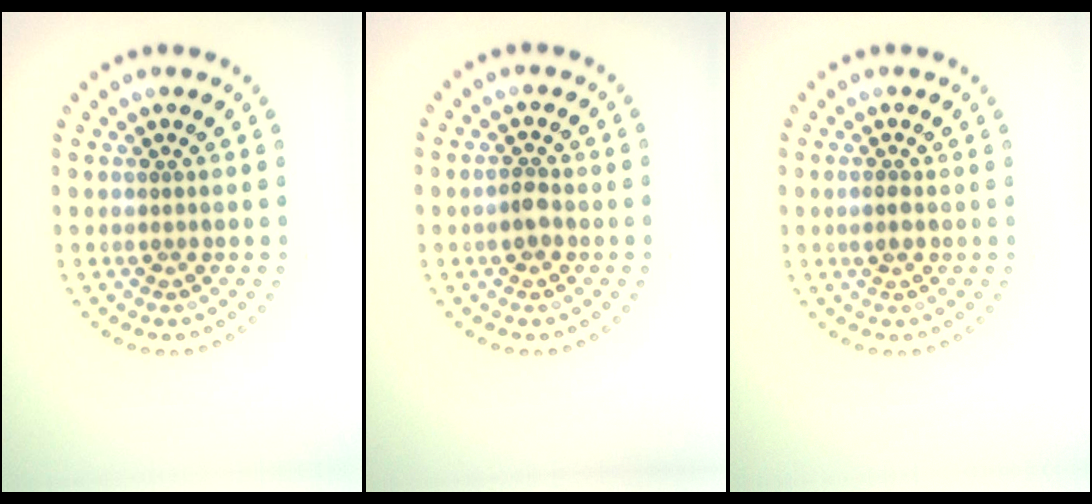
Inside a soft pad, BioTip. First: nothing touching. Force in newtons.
{"total": 1.7, "press": 1.6, "slide": 0.4}
{"total": 1.2, "press": 1.1, "slide": 0.2}